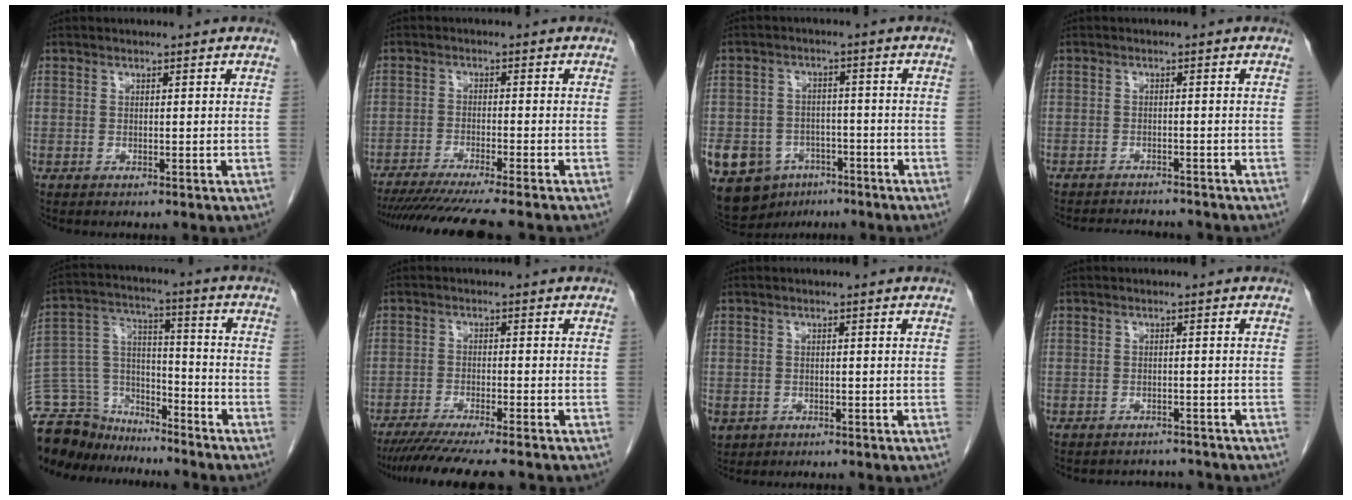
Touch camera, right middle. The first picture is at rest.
{"total": 13.4, "force": [-11.7, -0.9, 6.5], "torque": [-0.078, -0.035, -0.177]}
{"total": 14.6, "force": [-7.5, 11.1, 5.8], "torque": [-0.146, 0.009, -0.106]}
{"total": 7.2, "force": [-6.8, 1.5, 1.7], "torque": [-0.026, -0.004, -0.091]}
{"total": 15.9, "force": [-14.5, 6.1, 2.2], "torque": [-0.061, 0.058, -0.246]}
{"total": 11.3, "force": [-9.7, -0.1, 5.8], "torque": [-0.072, -0.029, -0.148]}
{"total": 3.8, "force": [-1.9, 3.1, 1.1], "torque": [-0.028, -0.002, -0.027]}
{"total": 5.2, "force": [-4.9, 1.7, 0.1], "torque": [-0.003, 0.005, -0.059]}